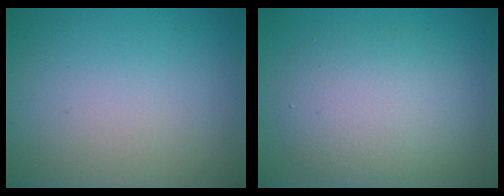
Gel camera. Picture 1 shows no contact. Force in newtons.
{"total": 5.2, "press": 5.2, "slide": 0.1}